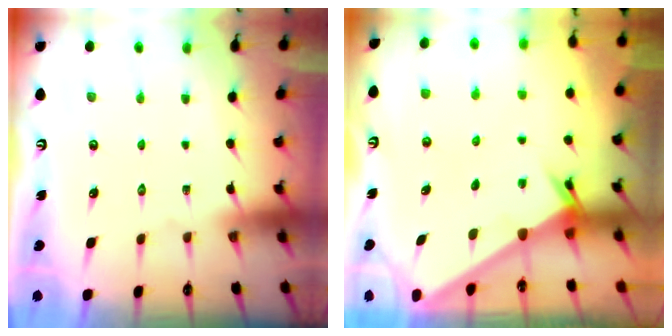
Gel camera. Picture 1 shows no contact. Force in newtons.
{"total": 2.4, "press": 2.4, "slide": 0.2}